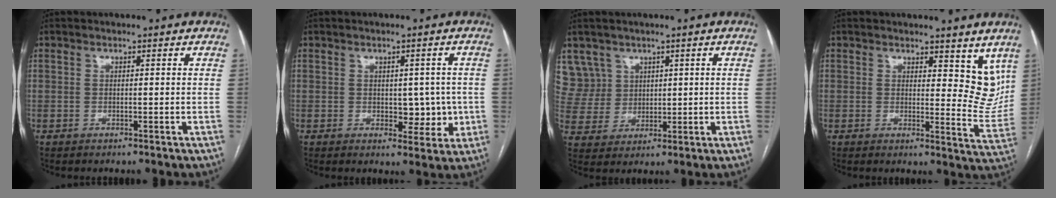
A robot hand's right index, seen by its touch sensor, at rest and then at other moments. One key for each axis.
{"total": 5.5, "fx": -0.2, "fy": 3.3, "fz": 4.3, "tx": -0.044, "ty": 0.008, "tz": 0.006}
{"total": 7.6, "fx": 4.3, "fy": 6.2, "fz": 0.0, "tx": -0.001, "ty": 0.022, "tz": 0.098}
{"total": 8.7, "fx": 6.1, "fy": 3.9, "fz": 4.7, "tx": -0.040, "ty": -0.025, "tz": 0.073}